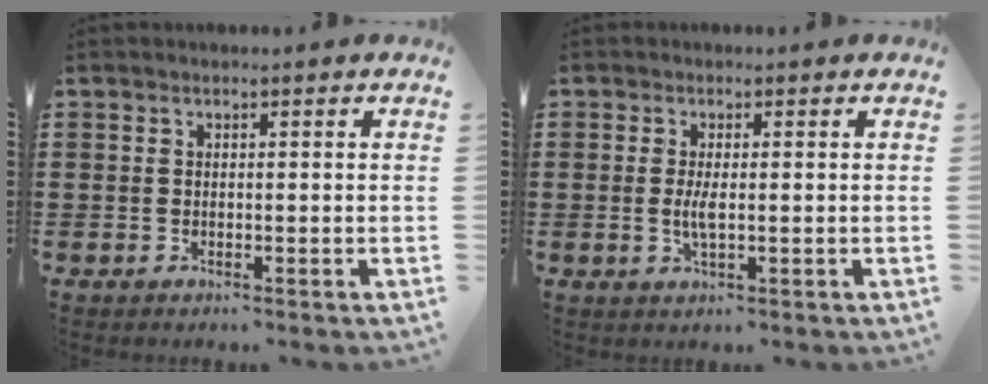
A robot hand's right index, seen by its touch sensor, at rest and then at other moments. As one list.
[{"total": 2.6, "force": [-0.2, 0.7, 2.6], "torque": [-0.054, -0.006, -0.005]}]